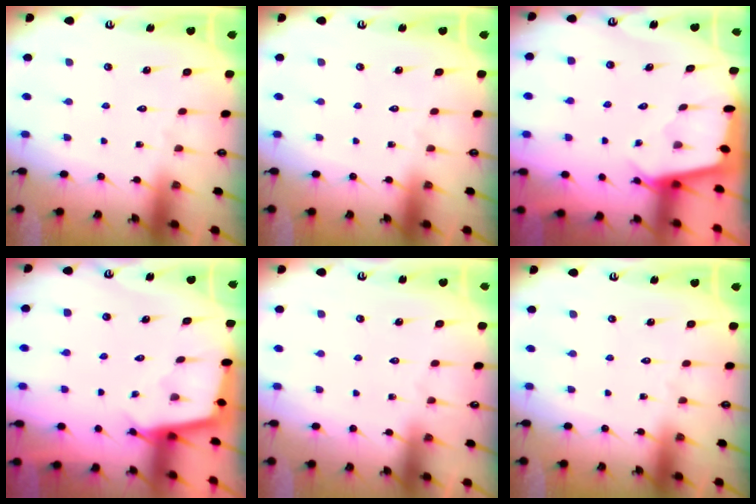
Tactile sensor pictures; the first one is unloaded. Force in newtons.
{"total": 0.0}
{"total": 2.5, "press": 2.5, "slide": 0.3}
{"total": 2.5, "press": 2.5, "slide": 0.2}
{"total": 1.7, "press": 1.7, "slide": 0.4}
{"total": 0.0}